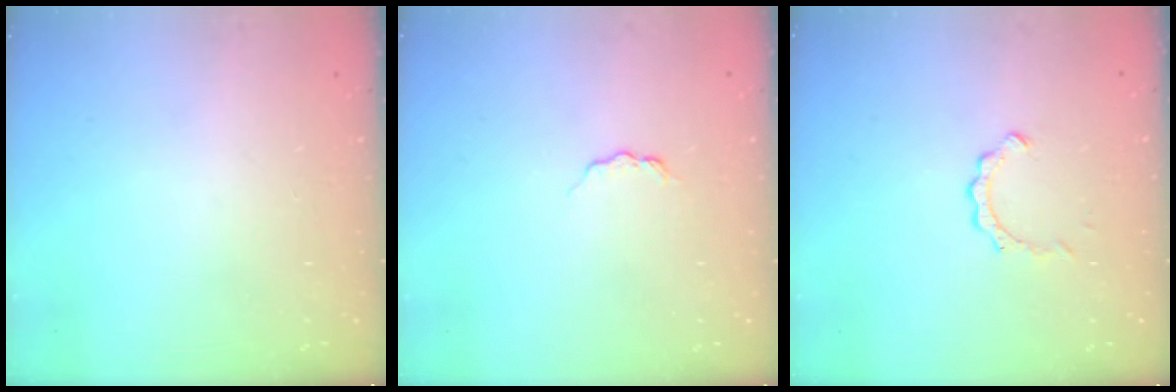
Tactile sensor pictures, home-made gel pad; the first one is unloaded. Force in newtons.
{"total": 3.7, "press": 3.6, "slide": 0.4}
{"total": 2.1, "press": 2.1, "slide": 0.2}